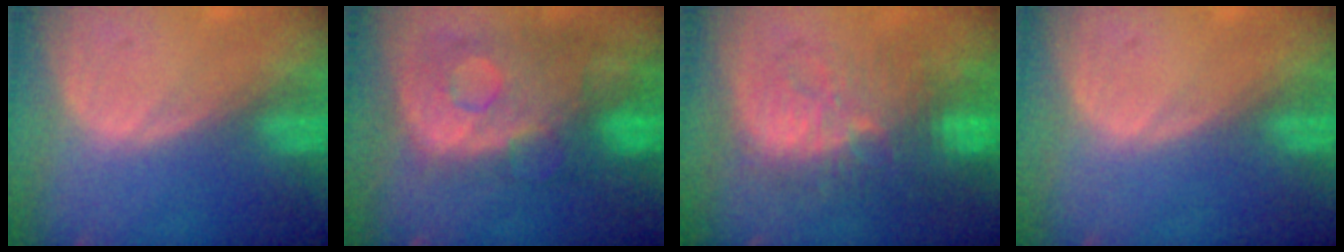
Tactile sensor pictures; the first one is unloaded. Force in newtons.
{"total": 11.2, "press": 9.8, "slide": 5.5}
{"total": 10.4, "press": 9.6, "slide": 3.8}
{"total": 0.0}